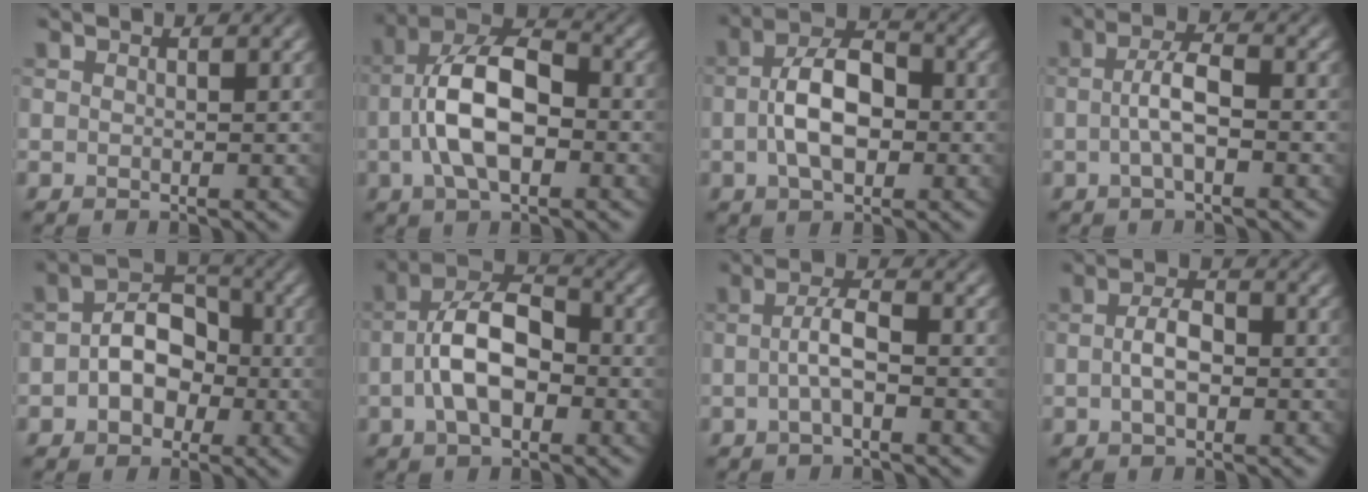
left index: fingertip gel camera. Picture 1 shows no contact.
{"total": 8.0, "force": [-1.3, 4.0, 6.8], "torque": [-0.136, 0.017, -0.032]}
{"total": 6.0, "force": [-0.7, 3.3, 5.0], "torque": [-0.090, 0.008, -0.021]}
{"total": 3.3, "force": [-0.5, 1.0, 3.1], "torque": [-0.060, 0.006, -0.012]}
{"total": 5.3, "force": [-0.9, 3.7, 3.6], "torque": [-0.050, 0.006, -0.019]}
{"total": 6.8, "force": [-1.5, 3.6, 5.6], "torque": [-0.102, 0.018, -0.035]}
{"total": 2.8, "force": [-0.5, 0.8, 2.7], "torque": [-0.052, 0.006, -0.015]}
{"total": 3.0, "force": [-0.4, 1.5, 2.5], "torque": [-0.050, 0.003, -0.012]}